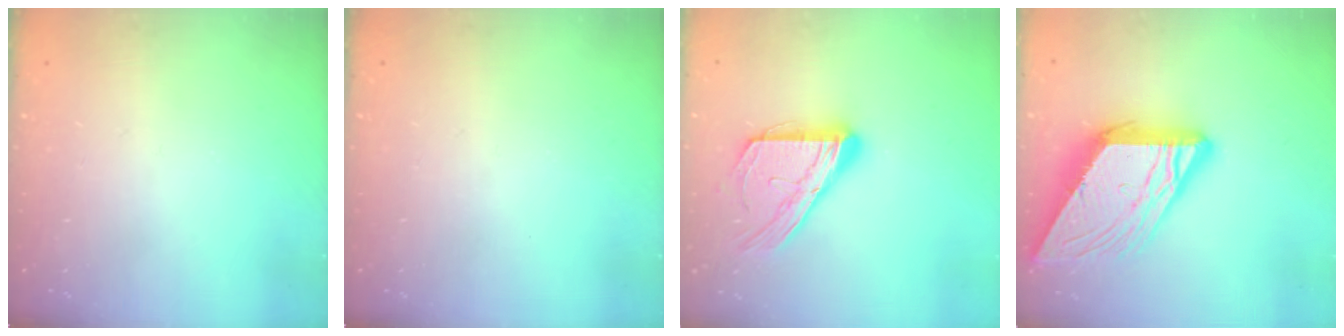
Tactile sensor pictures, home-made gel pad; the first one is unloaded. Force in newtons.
{"total": 0.0}
{"total": 15.8, "press": 15.7, "slide": 1.0}
{"total": 19.3, "press": 19.2, "slide": 2.3}